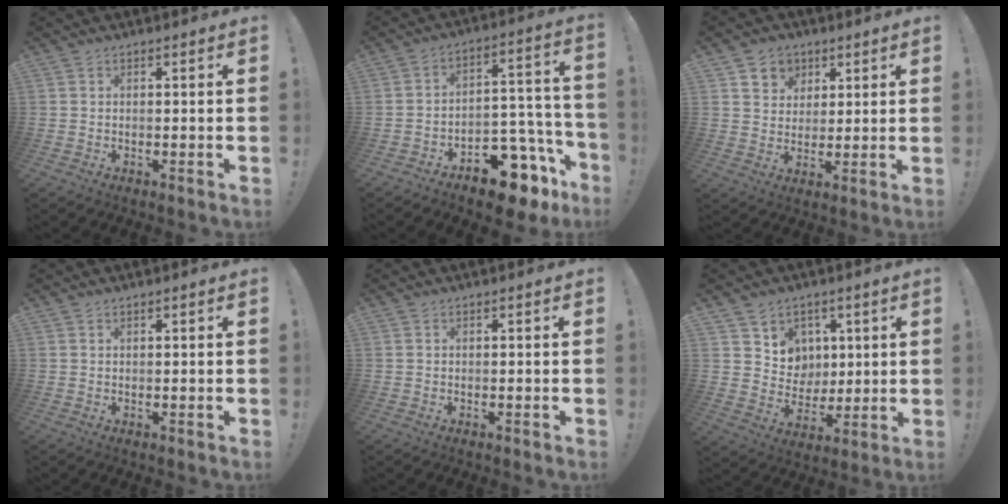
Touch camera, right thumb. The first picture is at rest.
{"total": 13.6, "force": [-10.4, 5.9, 6.4], "torque": [-0.042, 0.069, -0.170]}
{"total": 7.2, "force": [3.4, 6.2, 1.1], "torque": [-0.010, -0.028, 0.068]}
{"total": 0.6, "force": [0.5, 0.0, 0.3], "torque": [0.003, -0.003, 0.008]}
{"total": 0.0}
{"total": 7.9, "force": [4.2, 6.7, 0.1], "torque": [-0.004, -0.047, 0.088]}